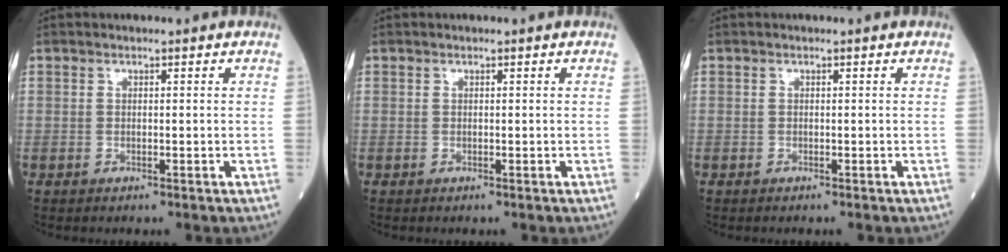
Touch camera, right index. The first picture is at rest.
{"total": 0.0}
{"total": 0.0}